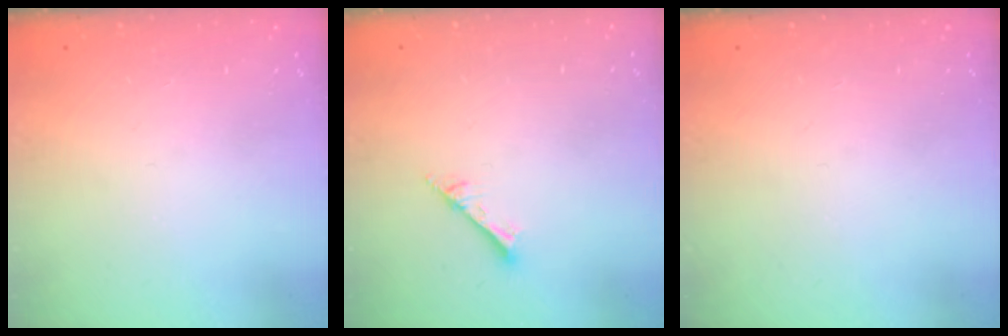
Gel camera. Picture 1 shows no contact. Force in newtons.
{"total": 3.1, "press": 3.1, "slide": 0.0}
{"total": 0.0}